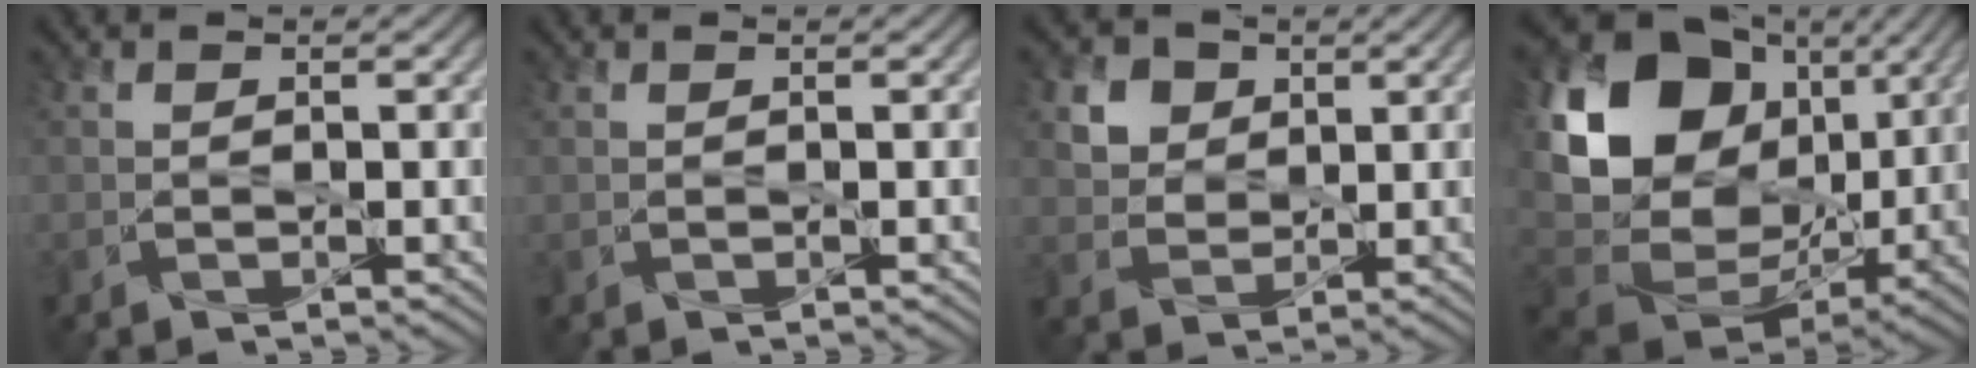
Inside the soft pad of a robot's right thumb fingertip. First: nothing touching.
{"total": 0.0}
{"total": 5.5, "force": [2.4, 4.4, 2.2], "torque": [-0.077, -0.004, 0.044]}
{"total": 21.2, "force": [5.3, 16.3, 12.4], "torque": [-0.299, 0.006, 0.118]}